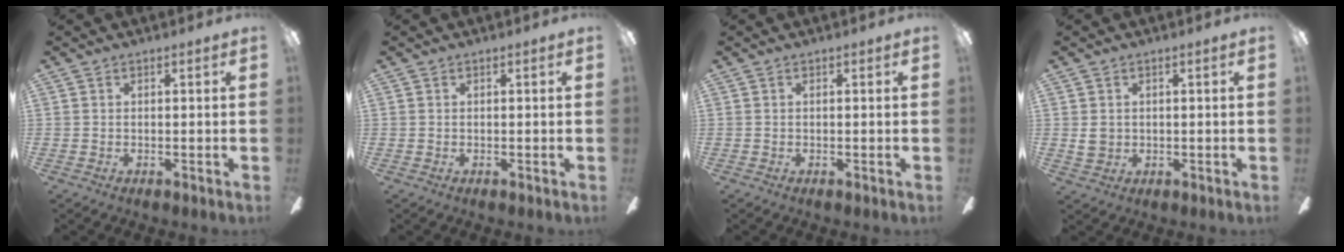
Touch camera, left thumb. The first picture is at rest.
{"total": 0.0}
{"total": 0.0}
{"total": 2.5, "force": [0.1, 2.2, 1.2], "torque": [-0.023, 0.004, 0.002]}